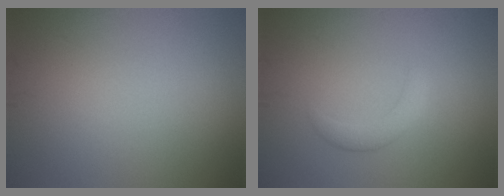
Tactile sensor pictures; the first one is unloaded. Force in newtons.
{"total": 1.9, "press": 1.9, "slide": 0.1}